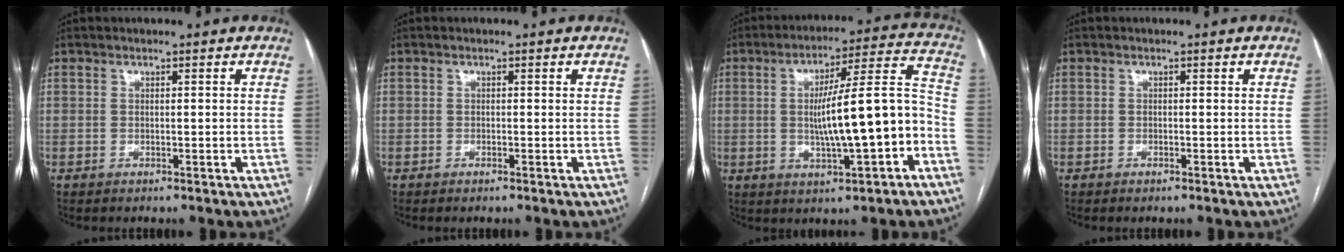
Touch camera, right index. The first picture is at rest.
{"total": 0.0}
{"total": 14.6, "force": [-3.1, 1.9, 14.2], "torque": [-0.217, 0.023, -0.040]}
{"total": 0.0}